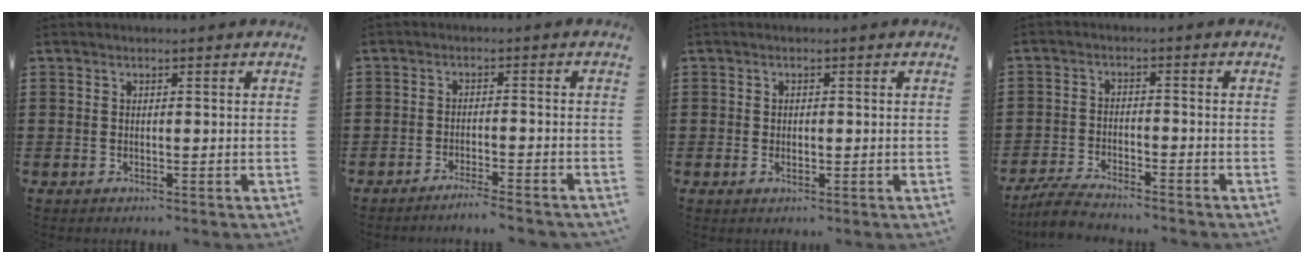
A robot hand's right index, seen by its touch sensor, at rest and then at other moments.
{"total": 2.7, "force": [-2.6, -0.3, 0.6], "torque": [-0.012, -0.001, -0.052]}
{"total": 1.0, "force": [-0.1, 0.7, 0.7], "torque": [-0.015, 0.004, -0.003]}
{"total": 4.3, "force": [-4.2, 0.3, 1.0], "torque": [-0.033, -0.003, -0.089]}